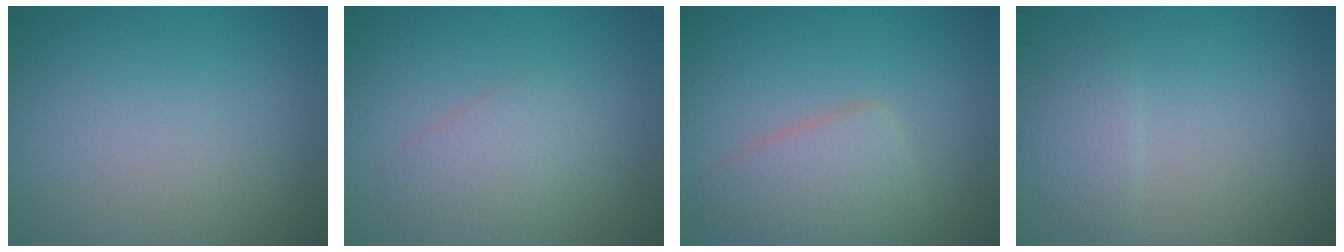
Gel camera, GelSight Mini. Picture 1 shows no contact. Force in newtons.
{"total": 2.3, "press": 2.3, "slide": 0.1}
{"total": 3.6, "press": 3.6, "slide": 0.1}
{"total": 1.5, "press": 1.5, "slide": 0.1}